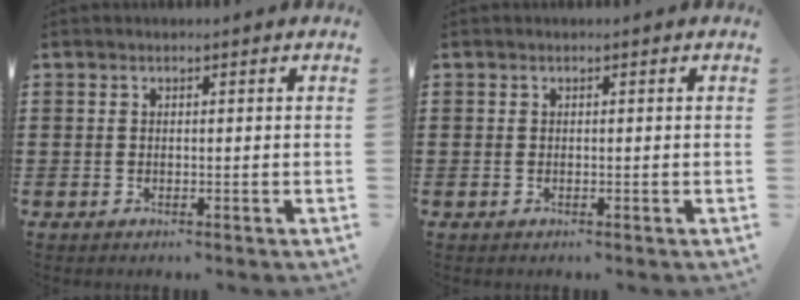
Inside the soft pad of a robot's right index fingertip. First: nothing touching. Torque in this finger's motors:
{"motor_torque": [1.56, 0.59, 0.00, -0.01]}